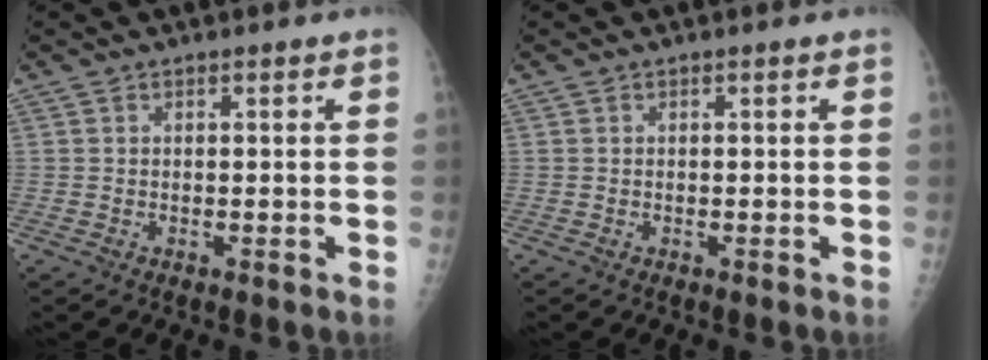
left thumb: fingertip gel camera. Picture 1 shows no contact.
{"total": 0.0}